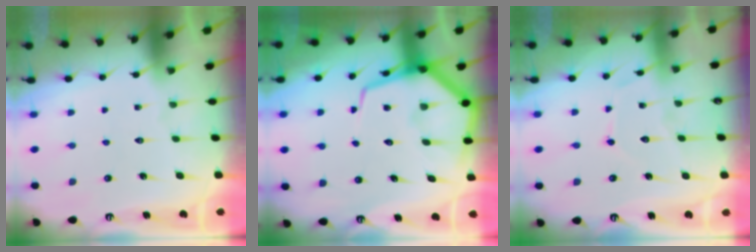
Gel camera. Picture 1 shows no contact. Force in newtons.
{"total": 10.3, "press": 10.3, "slide": 1.1}
{"total": 8.5, "press": 8.5, "slide": 0.7}